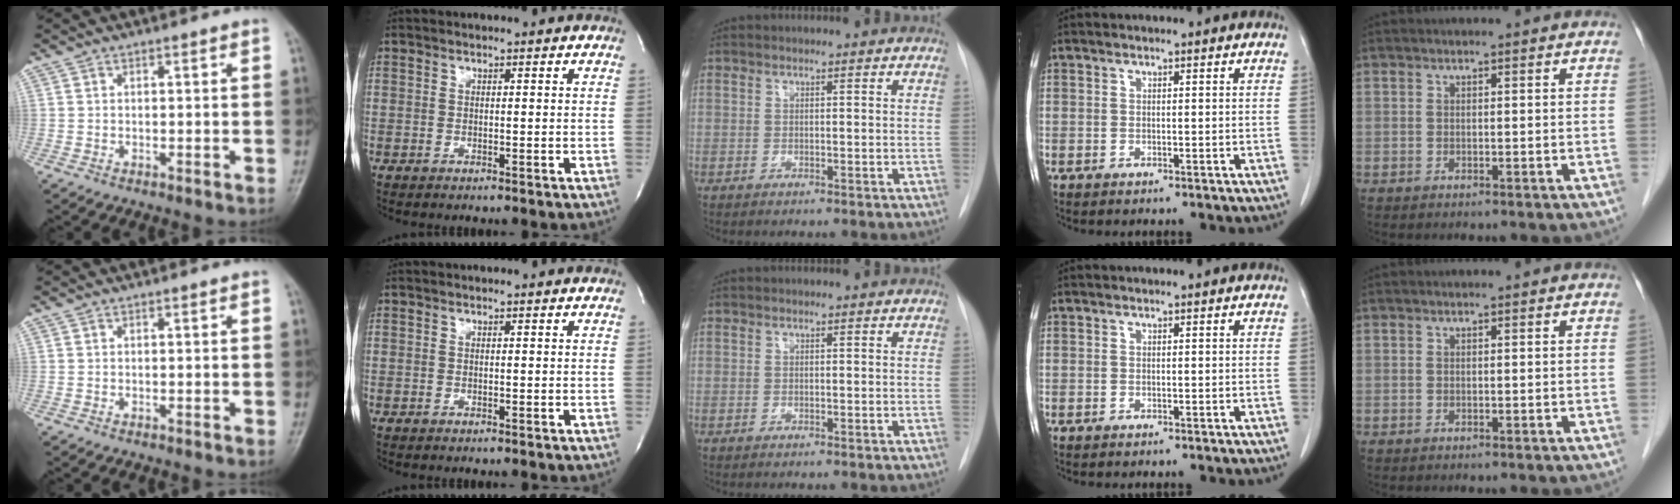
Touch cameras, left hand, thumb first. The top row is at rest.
{}